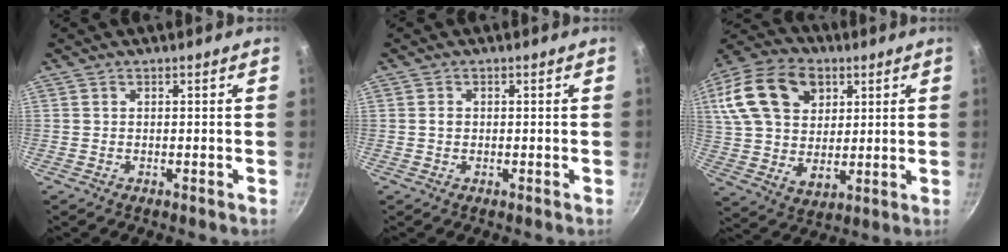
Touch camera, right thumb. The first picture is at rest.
{"total": 1.1, "force": [0.0, 0.9, 0.6], "torque": [-0.007, 0.004, -0.001]}
{"total": 22.7, "force": [7.8, 16.2, 13.9], "torque": [-0.248, 0.004, 0.135]}